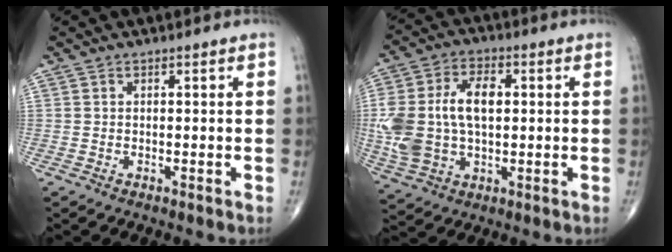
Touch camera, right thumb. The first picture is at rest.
{"total": 15.8, "force": [0.9, 9.6, 12.5], "torque": [-0.258, 0.015, 0.024]}